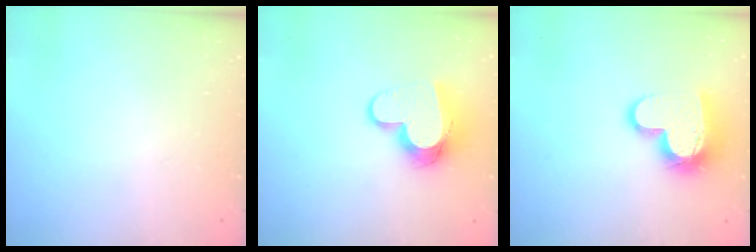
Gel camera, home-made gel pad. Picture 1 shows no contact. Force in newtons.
{"total": 12.7, "press": 12.7, "slide": 1.4}
{"total": 15.8, "press": 15.8, "slide": 1.2}